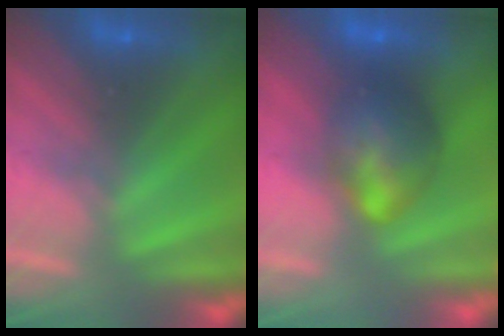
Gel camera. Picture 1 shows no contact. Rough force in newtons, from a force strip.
{"total": 9.5}